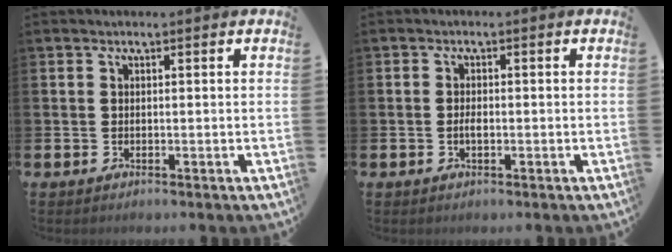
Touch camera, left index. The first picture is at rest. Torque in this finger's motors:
{"motor_torque": [0.46, 0.35, -0.01, 0.01]}